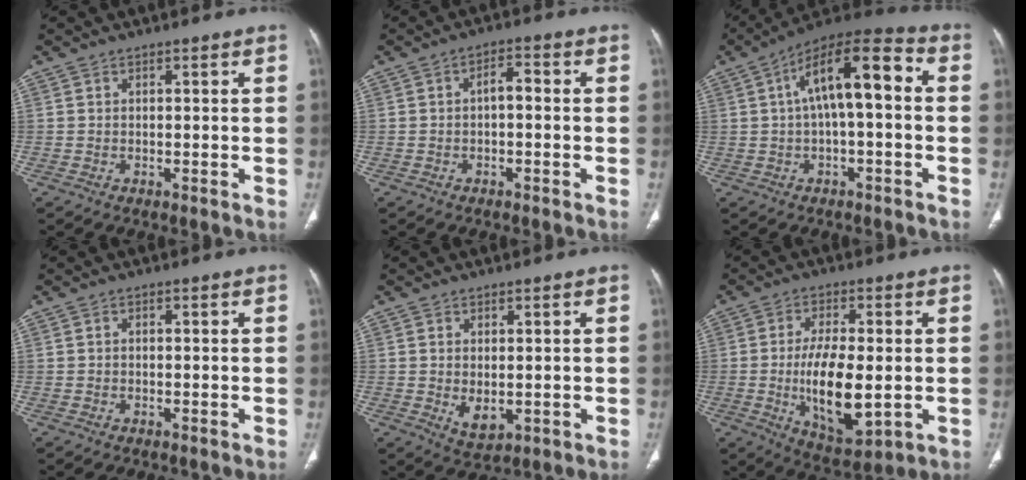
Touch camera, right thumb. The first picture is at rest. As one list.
[{"total": 3.0, "force": [-0.4, 1.5, 2.6], "torque": [-0.031, 0.015, -0.012]}, {"total": 13.4, "force": [1.4, 5.0, 12.4], "torque": [-0.199, 0.043, 0.015]}, {"total": 0.0}, {"total": 4.4, "force": [-0.4, 2.6, 3.5], "torque": [-0.056, -0.010, 0.006]}, {"total": 13.6, "force": [-1.6, 5.7, 12.3], "torque": [-0.207, -0.017, -0.017]}]